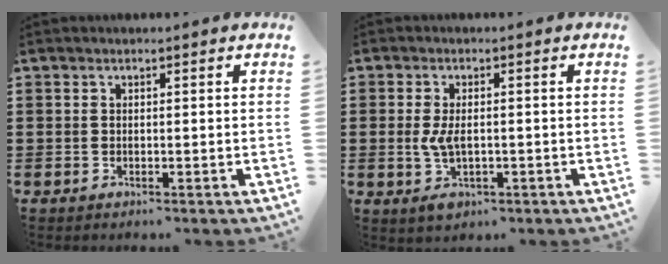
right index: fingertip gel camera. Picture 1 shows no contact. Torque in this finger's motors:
{"motor_torque": [0.40, 0.40, 0.48, 0.08]}